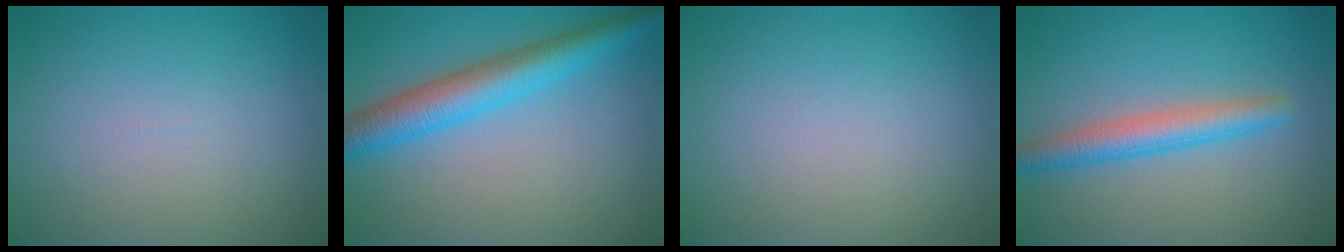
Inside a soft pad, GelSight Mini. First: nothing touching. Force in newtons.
{"total": 5.6, "press": 5.6, "slide": 0.1}
{"total": 0.0}
{"total": 3.7, "press": 3.7, "slide": 0.1}